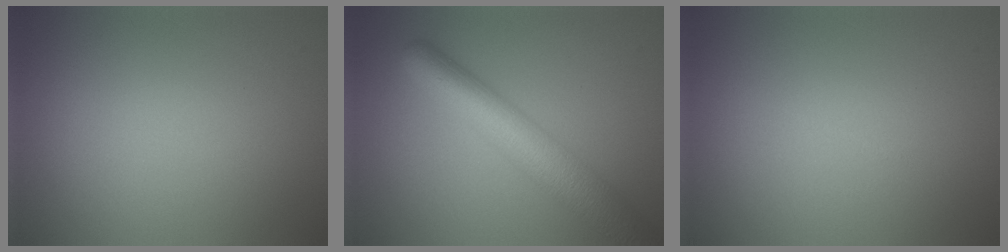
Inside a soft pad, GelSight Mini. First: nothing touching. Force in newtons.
{"total": 7.4, "press": 7.4, "slide": 0.2}
{"total": 0.0}